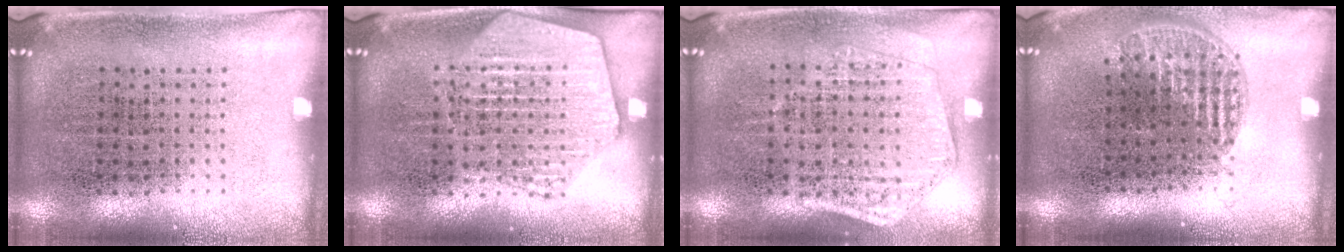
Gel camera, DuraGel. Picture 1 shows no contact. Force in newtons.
{"total": 1.8, "press": 1.8, "slide": 0.2}
{"total": 1.4, "press": 1.3, "slide": 0.5}
{"total": 1.2, "press": 1.0, "slide": 0.5}